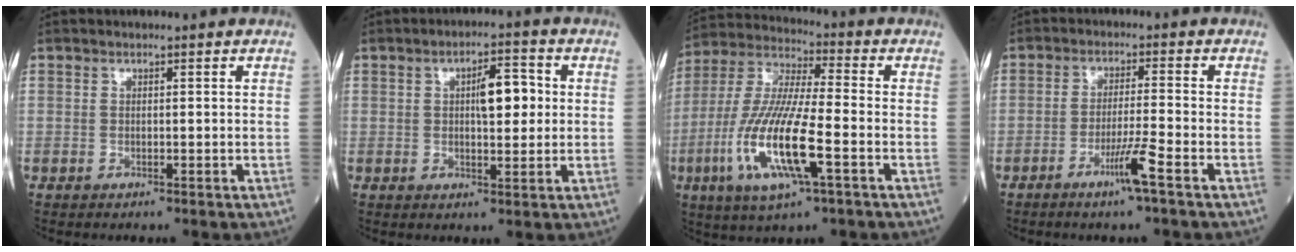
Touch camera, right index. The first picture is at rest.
{"total": 6.0, "force": [1.0, 1.9, 5.6], "torque": [-0.086, 0.011, 0.015]}
{"total": 16.1, "force": [-5.1, 2.3, 15.1], "torque": [-0.317, -0.017, -0.096]}
{"total": 5.2, "force": [-3.0, -0.9, 4.1], "torque": [-0.074, -0.010, -0.060]}